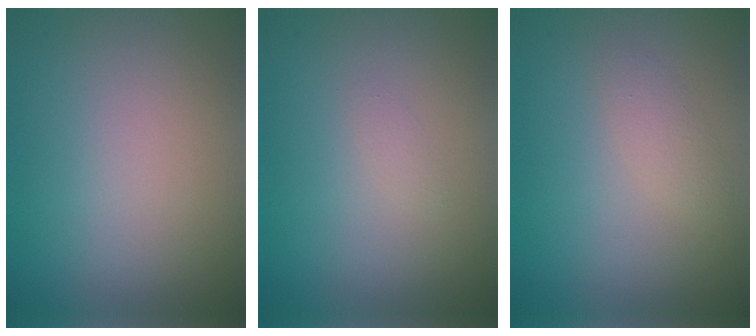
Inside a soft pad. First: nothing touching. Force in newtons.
{"total": 0.6, "press": 0.6, "slide": 0.0}
{"total": 1.3, "press": 1.3, "slide": 0.0}